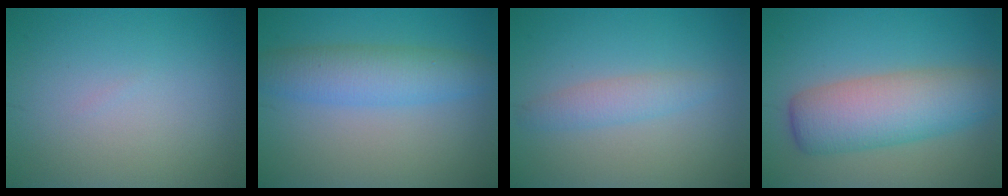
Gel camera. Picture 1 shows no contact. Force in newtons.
{"total": 4.5, "press": 4.5, "slide": 0.1}
{"total": 2.1, "press": 2.1, "slide": 0.1}
{"total": 7.1, "press": 7.1, "slide": 0.3}